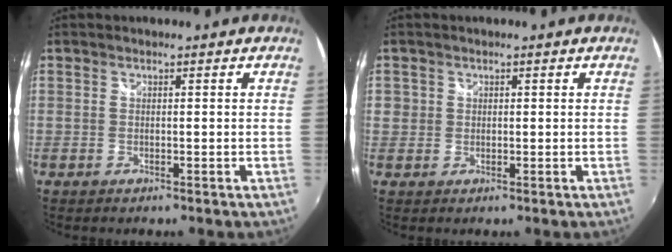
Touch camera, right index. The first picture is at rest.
{"total": 2.3, "force": [0.2, 2.2, 0.6], "torque": [-0.010, 0.000, 0.002]}